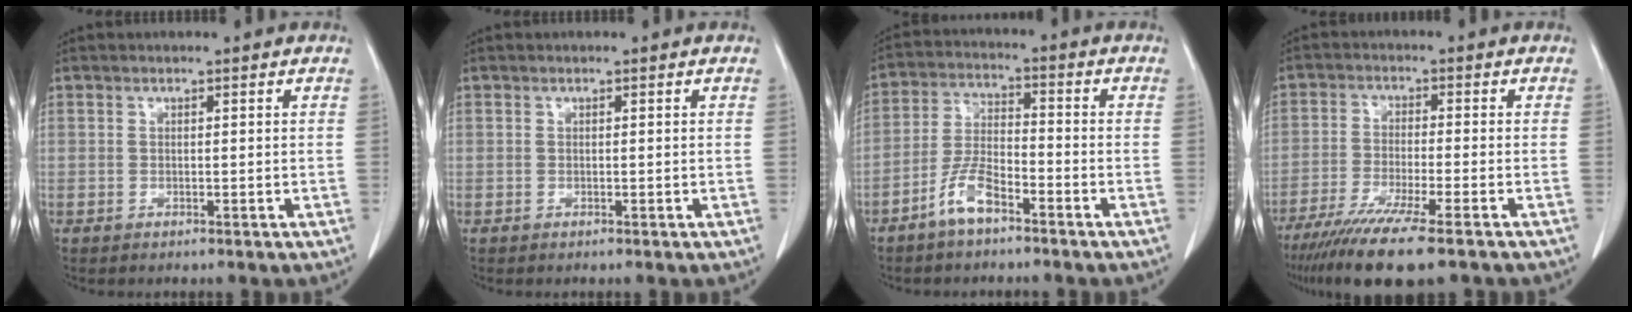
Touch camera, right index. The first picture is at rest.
{"total": 0.0}
{"total": 6.6, "force": [-4.5, 1.8, 4.6], "torque": [-0.100, 0.001, -0.090]}
{"total": 12.2, "force": [-9.0, 0.2, 8.1], "torque": [-0.136, -0.035, -0.147]}